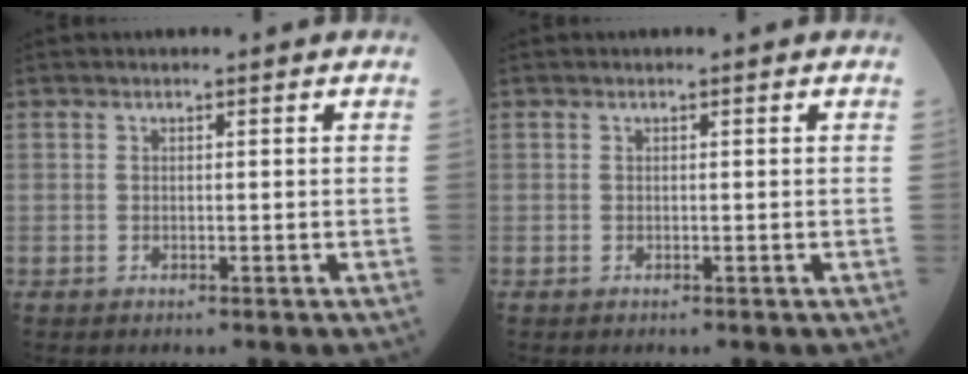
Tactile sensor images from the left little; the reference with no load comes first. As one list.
[{"total": 0.0}]